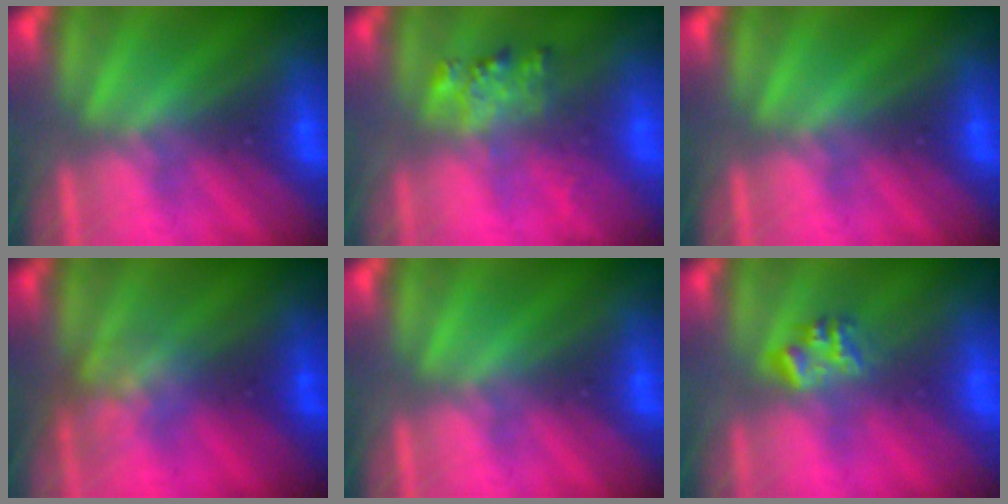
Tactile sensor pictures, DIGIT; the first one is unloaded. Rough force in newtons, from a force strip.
{"total": 2.2}
{"total": 0.0}
{"total": 2.5}
{"total": 0.0}
{"total": 2.3}